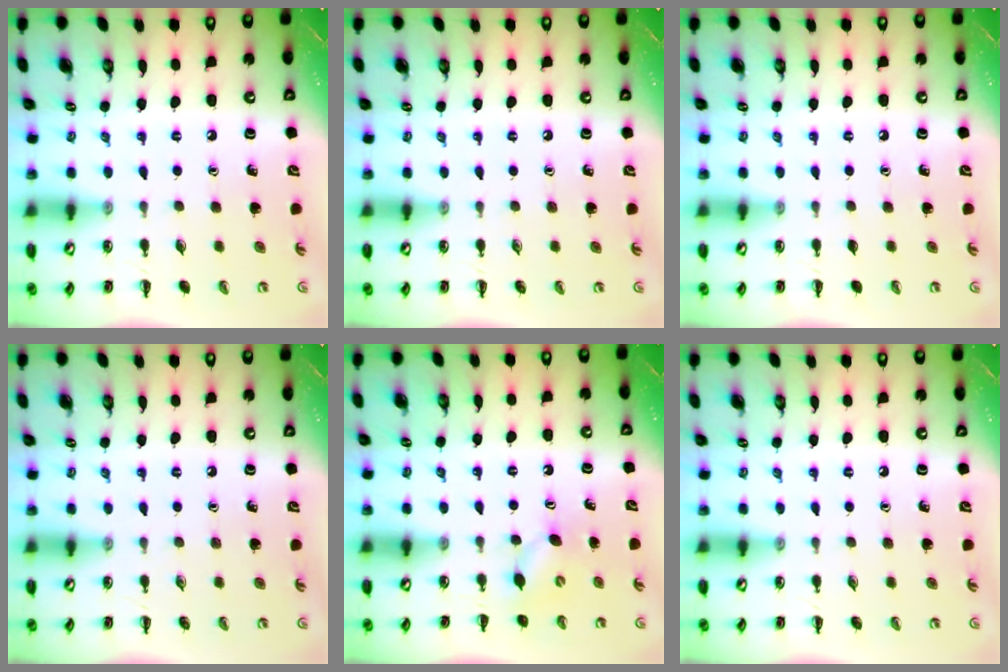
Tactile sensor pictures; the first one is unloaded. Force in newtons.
{"total": 0.0}
{"total": 0.0}
{"total": 0.0}
{"total": 4.0, "press": 3.9, "slide": 0.9}
{"total": 0.0}